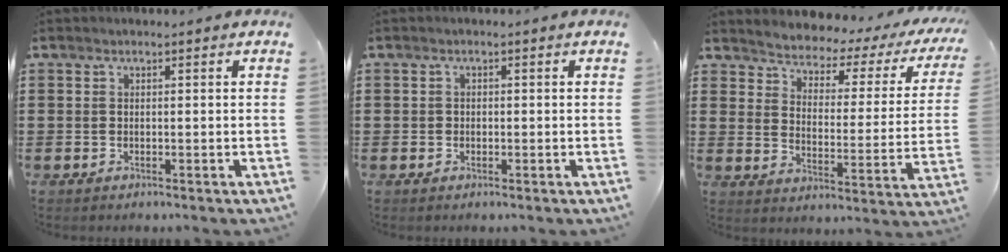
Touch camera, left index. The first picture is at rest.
{"total": 0.8, "force": [0.0, 0.7, 0.3], "torque": [-0.009, 0.006, -0.001]}
{"total": 2.6, "force": [2.4, 0.6, 0.4], "torque": [-0.030, -0.029, 0.029]}